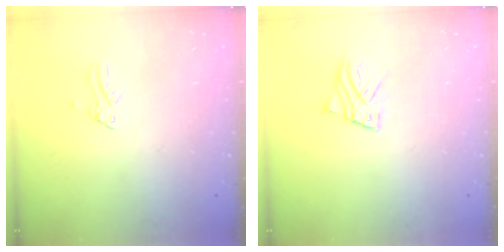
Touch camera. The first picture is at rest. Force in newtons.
{"total": 2.9, "press": 2.9, "slide": 0.2}